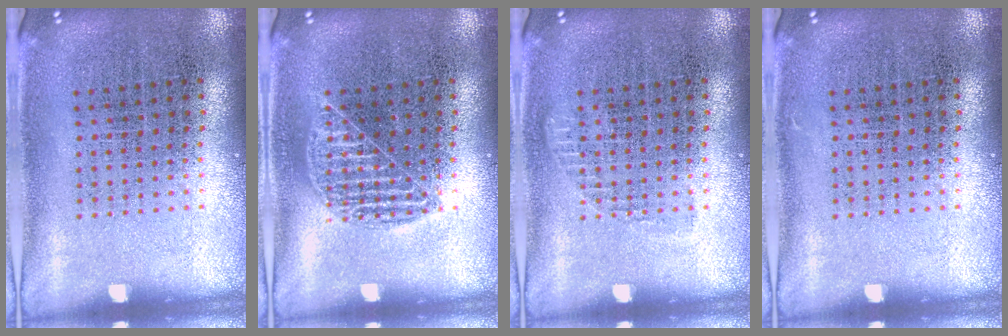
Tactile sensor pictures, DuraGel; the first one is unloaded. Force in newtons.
{"total": 1.4, "press": 1.4, "slide": 0.2}
{"total": 0.5, "press": 0.5, "slide": 0.2}
{"total": 0.0}